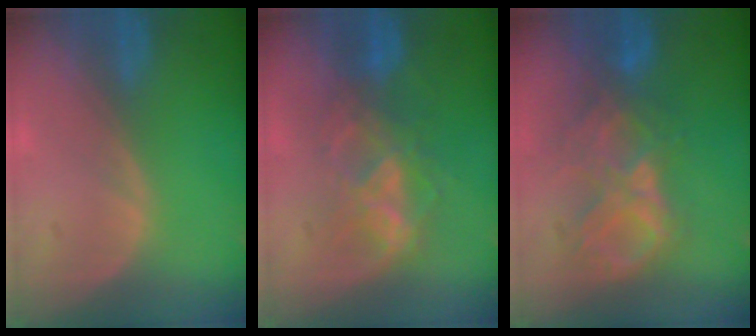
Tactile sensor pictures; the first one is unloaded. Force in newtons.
{"total": 6.8, "press": 6.7, "slide": 1.5}
{"total": 8.7, "press": 7.7, "slide": 4.1}